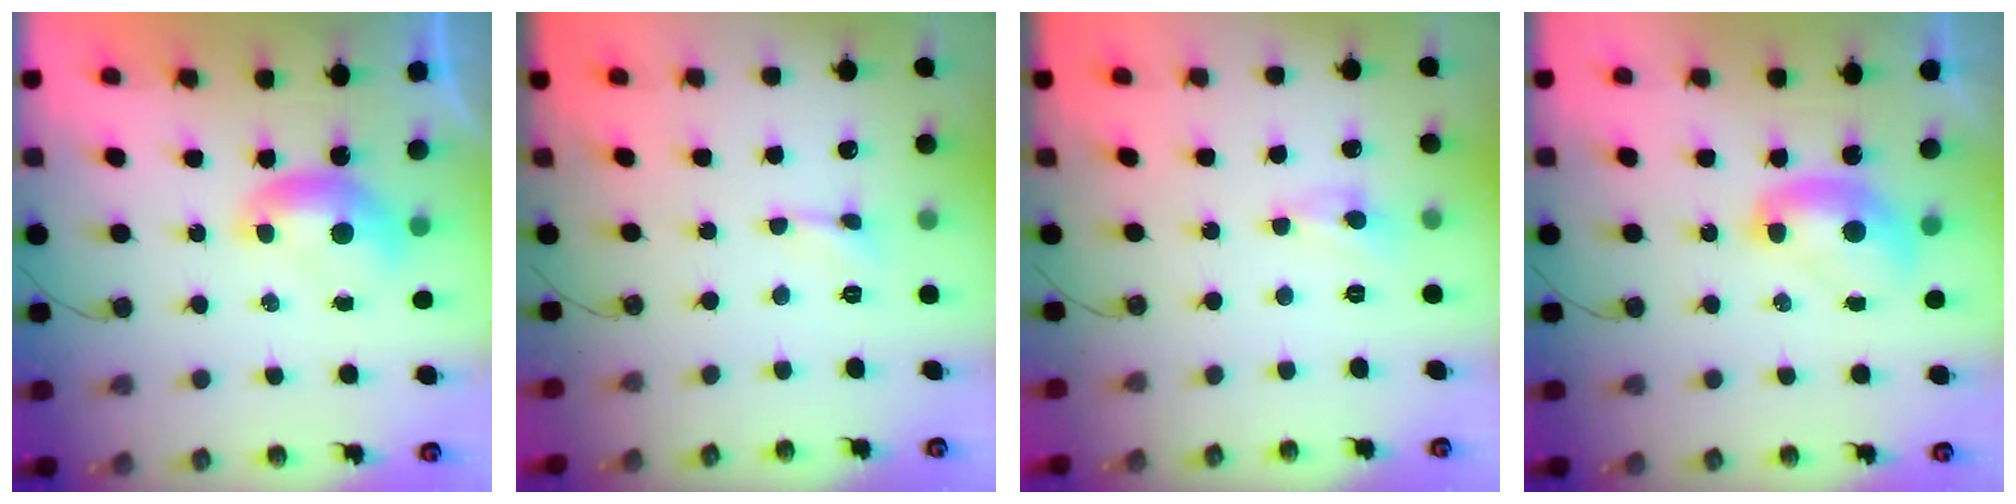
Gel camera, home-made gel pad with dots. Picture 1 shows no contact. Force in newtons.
{"total": 0.8, "press": 0.8, "slide": 0.2}
{"total": 2.1, "press": 1.9, "slide": 0.7}
{"total": 2.1, "press": 2.1, "slide": 0.2}